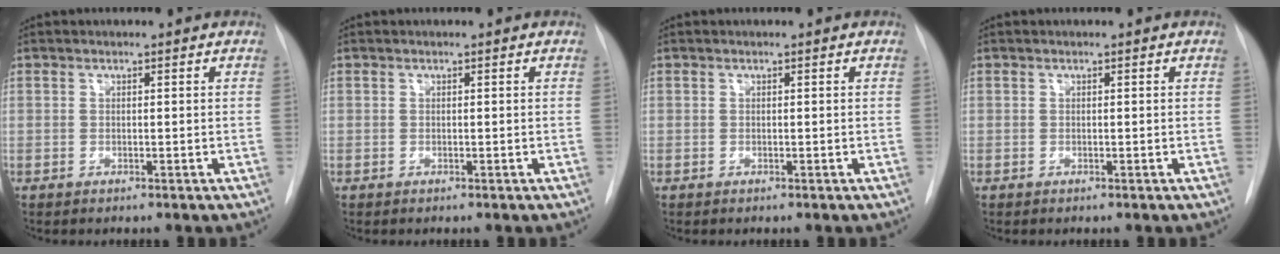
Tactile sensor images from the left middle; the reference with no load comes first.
{"total": 0.0}
{"total": 0.0}
{"total": 0.0}